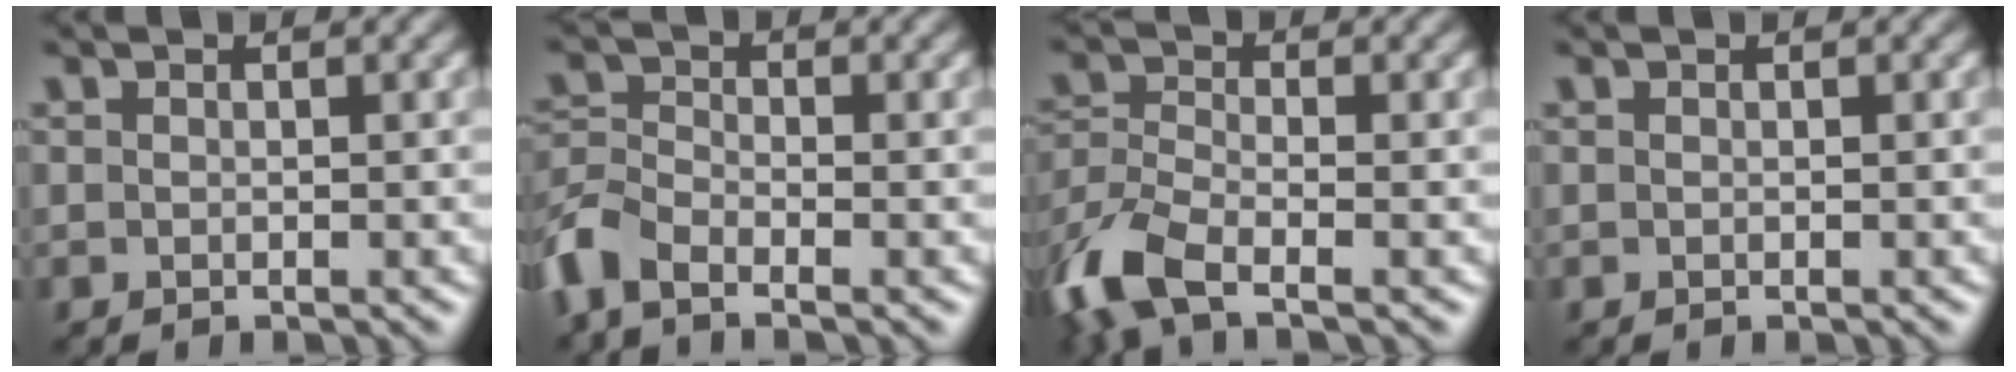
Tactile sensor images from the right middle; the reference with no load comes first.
{"total": 4.6, "force": [-3.0, 2.2, 2.7], "torque": [-0.066, -0.005, -0.076]}
{"total": 6.8, "force": [-4.2, 2.8, 4.5], "torque": [-0.107, -0.011, -0.097]}
{"total": 0.0}